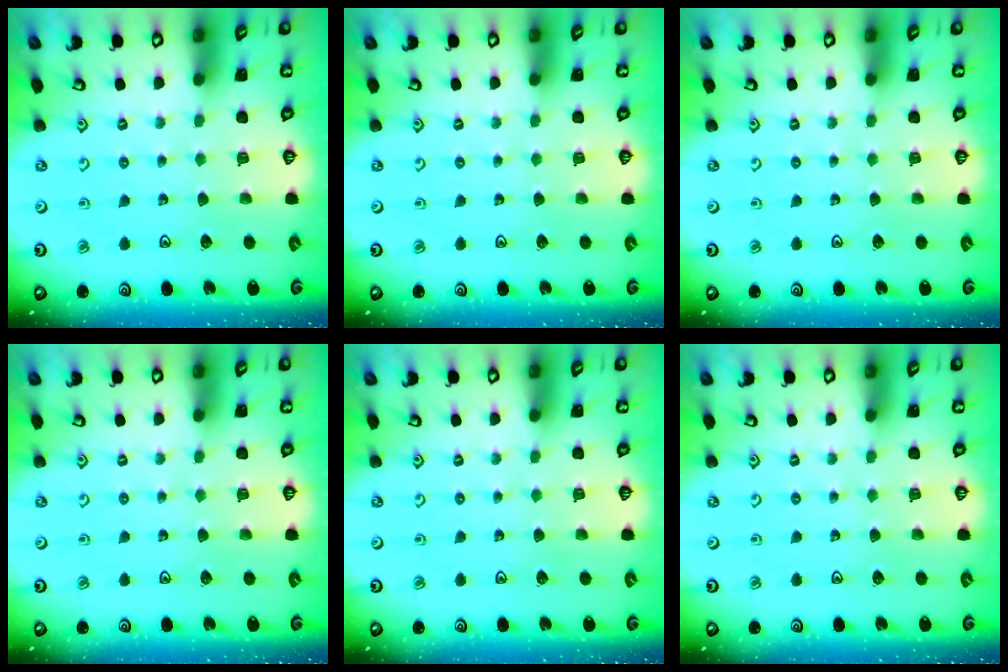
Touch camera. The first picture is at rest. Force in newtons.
{"total": 0.0}
{"total": 0.0}
{"total": 0.0}
{"total": 0.0}
{"total": 0.0}